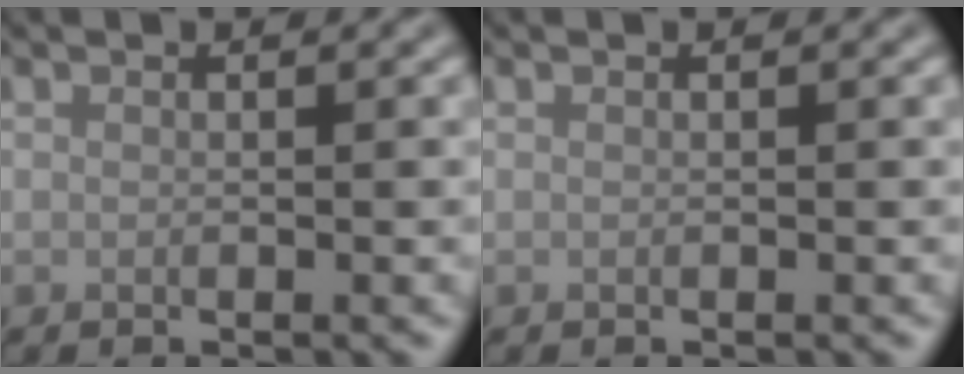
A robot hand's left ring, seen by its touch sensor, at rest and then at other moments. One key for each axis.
{"total": 0.0}